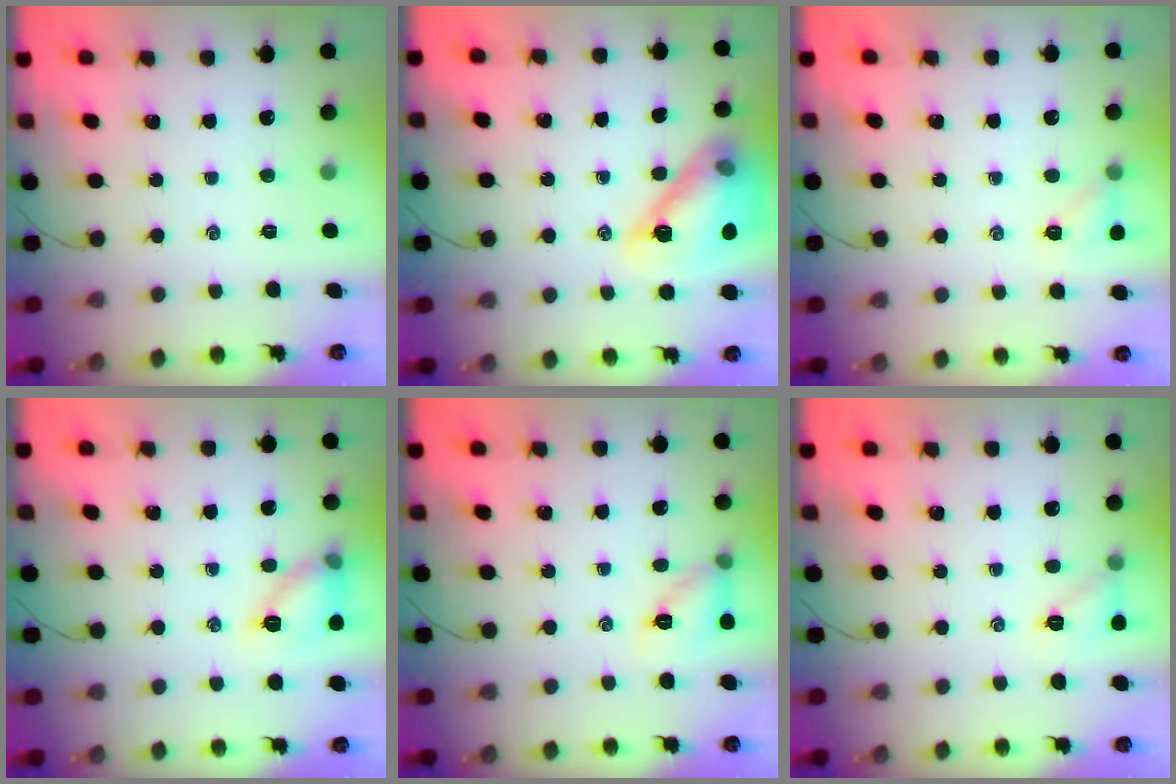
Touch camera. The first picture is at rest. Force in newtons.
{"total": 16.4, "press": 16.4, "slide": 1.2}
{"total": 6.3, "press": 6.2, "slide": 1.3}
{"total": 11.3, "press": 11.3, "slide": 0.4}
{"total": 8.7, "press": 8.7, "slide": 1.1}
{"total": 7.5, "press": 7.4, "slide": 1.5}